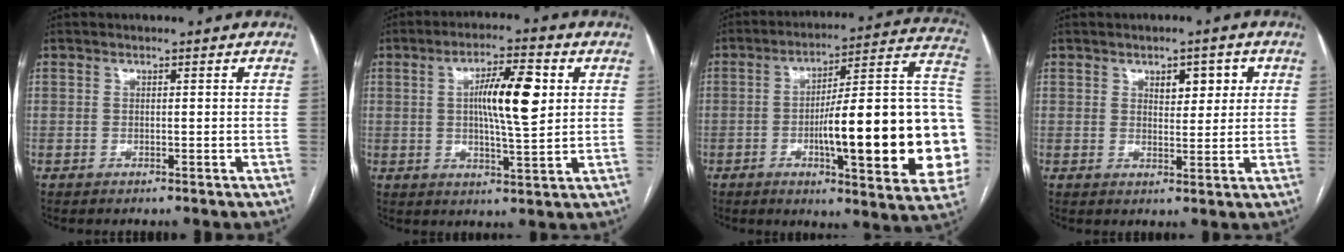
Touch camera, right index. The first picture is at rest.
{"total": 9.8, "force": [2.0, 1.6, 9.5], "torque": [-0.160, 0.008, 0.033]}
{"total": 27.7, "force": [-4.2, 4.2, 27.0], "torque": [-0.281, 0.019, -0.060]}
{"total": 4.4, "force": [1.8, 2.1, 3.4], "torque": [-0.045, 0.006, 0.029]}